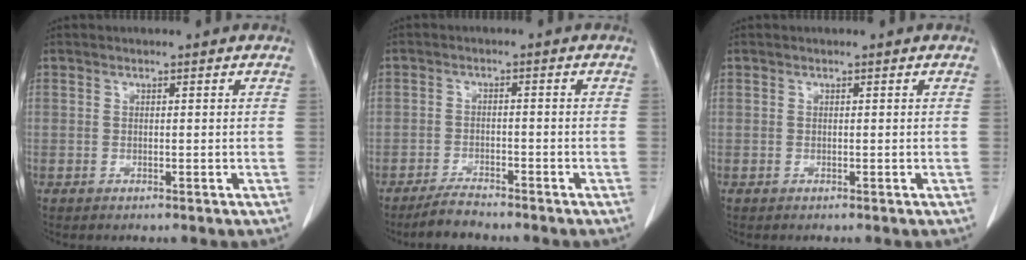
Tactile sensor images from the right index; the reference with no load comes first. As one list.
[{"total": 3.5, "force": [-3.3, 0.6, 1.2], "torque": [-0.027, -0.009, -0.059]}, {"total": 0.0}]